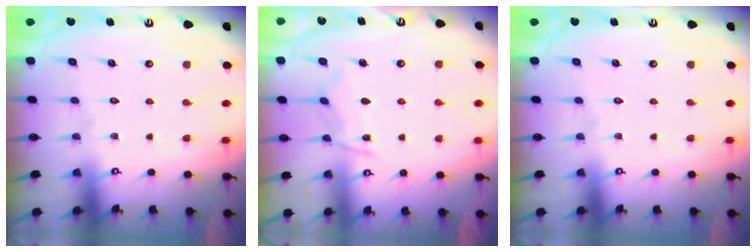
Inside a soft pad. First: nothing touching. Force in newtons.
{"total": 6.9, "press": 6.8, "slide": 0.9}
{"total": 0.0}